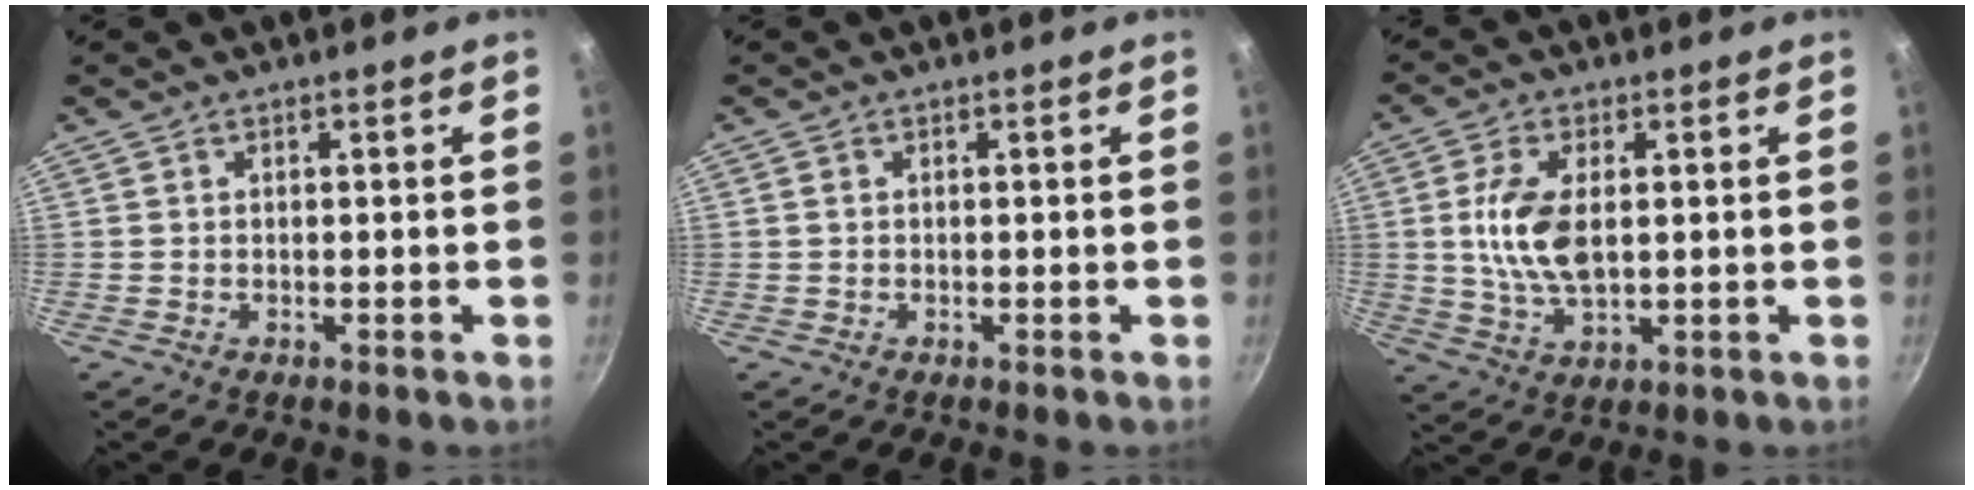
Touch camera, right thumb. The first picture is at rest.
{"total": 0.8, "force": [0.1, 0.7, 0.4], "torque": [-0.007, 0.003, 0.000]}
{"total": 6.5, "force": [0.9, 2.9, 5.8], "torque": [-0.119, -0.002, 0.017]}